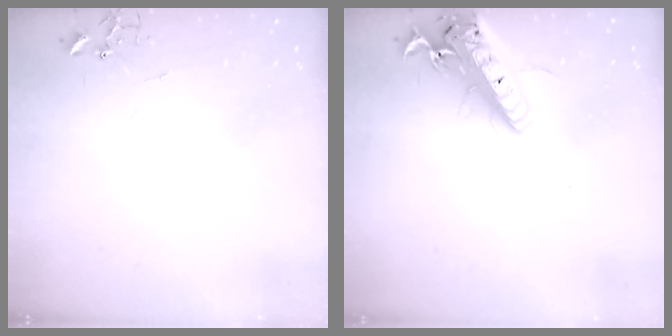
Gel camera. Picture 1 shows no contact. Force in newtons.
{"total": 19.8, "press": 19.4, "slide": 4.0}